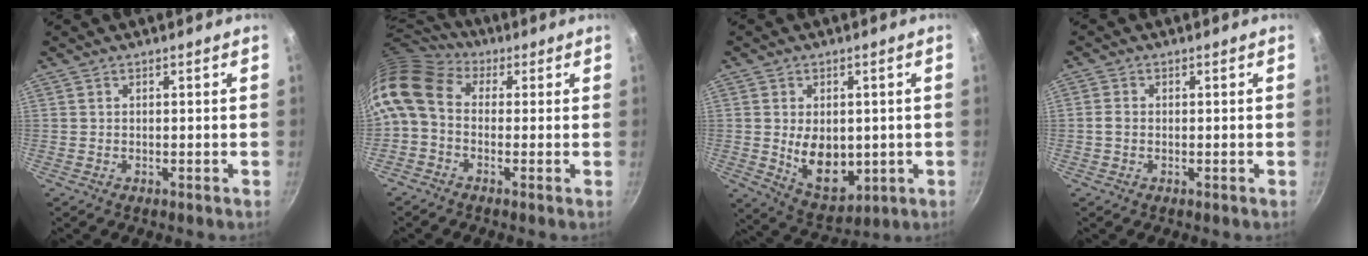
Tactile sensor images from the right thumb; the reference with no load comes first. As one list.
[{"total": 12.0, "force": [0.6, 8.8, 8.2], "torque": [-0.174, 0.031, -0.009]}, {"total": 10.9, "force": [-0.4, 7.4, 8.1], "torque": [-0.098, -0.018, 0.015]}, {"total": 1.6, "force": [-0.2, 1.2, 1.0], "torque": [-0.021, 0.007, -0.007]}]